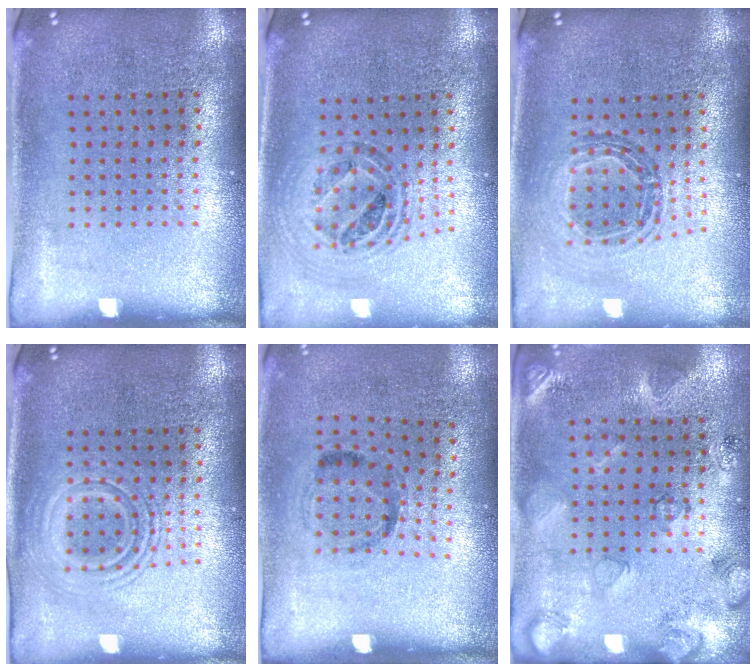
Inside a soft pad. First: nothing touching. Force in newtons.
{"total": 0.9, "press": 0.9, "slide": 0.2}
{"total": 0.7, "press": 0.7, "slide": 0.1}
{"total": 1.9, "press": 1.9, "slide": 0.3}
{"total": 1.1, "press": 0.6, "slide": 0.9}
{"total": 2.1, "press": 1.8, "slide": 1.2}